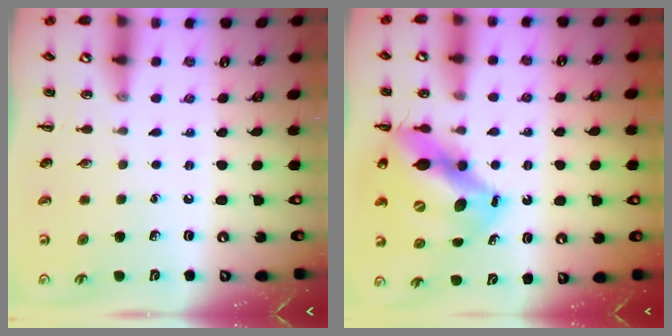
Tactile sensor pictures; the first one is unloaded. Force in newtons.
{"total": 14.1, "press": 13.6, "slide": 3.6}